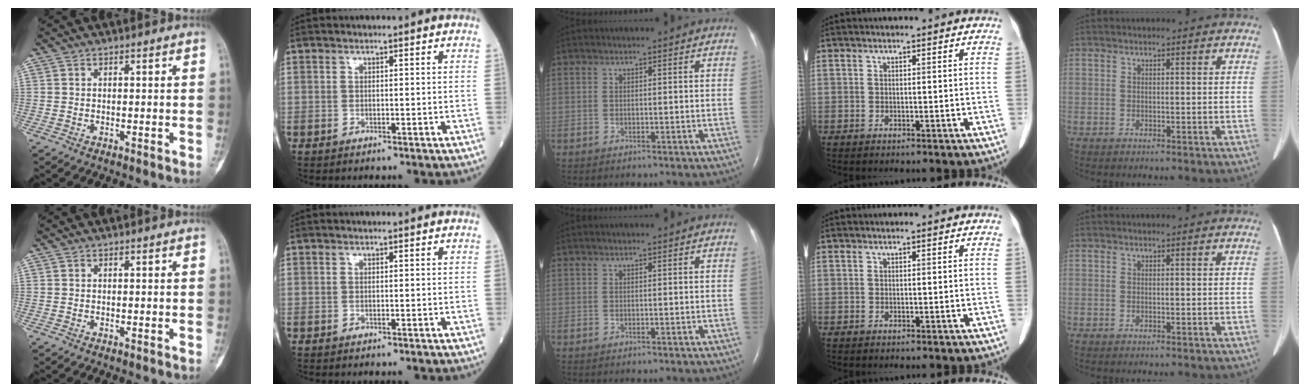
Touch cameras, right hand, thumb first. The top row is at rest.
{}